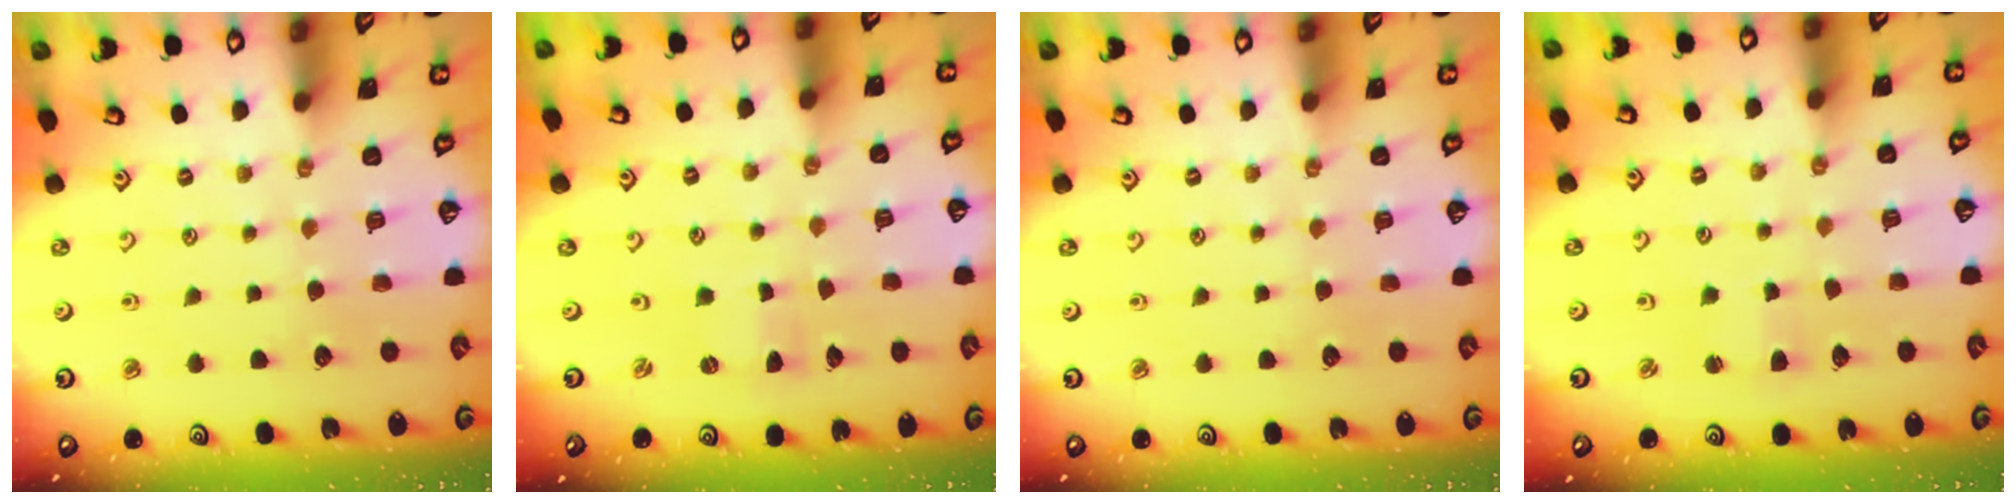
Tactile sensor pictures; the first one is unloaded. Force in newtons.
{"total": 0.0}
{"total": 0.0}
{"total": 2.2, "press": 2.2, "slide": 0.2}